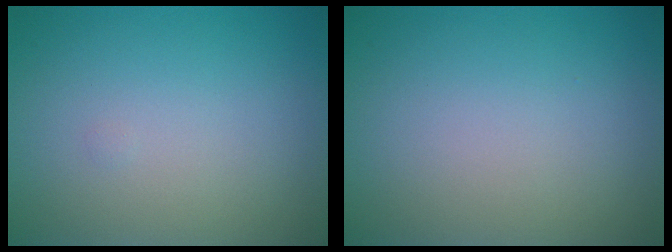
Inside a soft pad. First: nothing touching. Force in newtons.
{"total": 0.0}